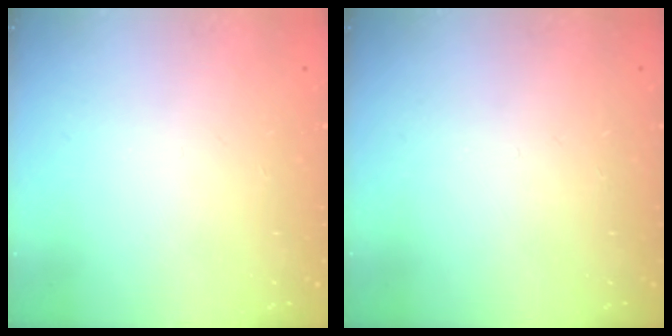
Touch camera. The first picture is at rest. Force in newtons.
{"total": 0.0}